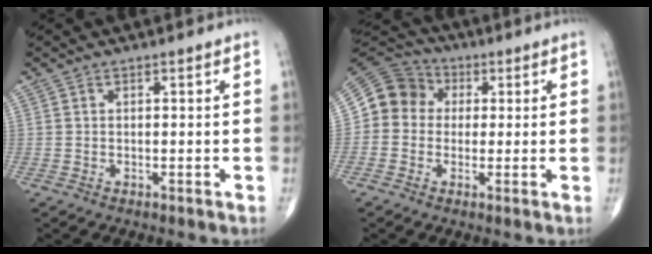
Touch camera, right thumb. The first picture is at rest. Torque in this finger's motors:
{"motor_torque": [-0.24, 0.25, 0.04, -0.04, 0.02]}